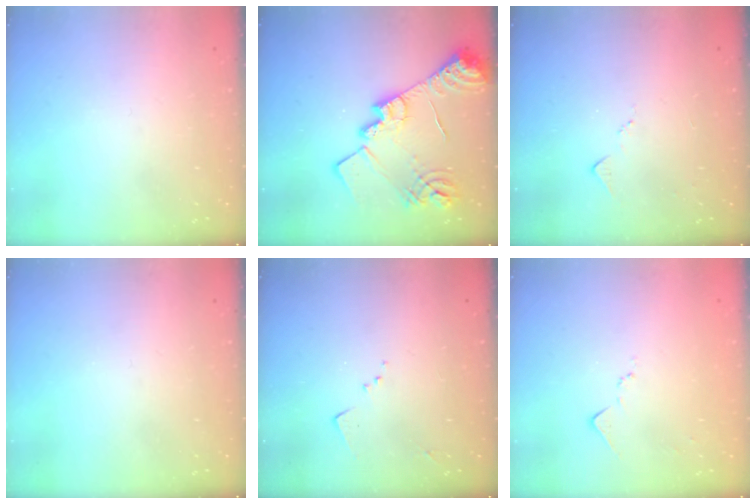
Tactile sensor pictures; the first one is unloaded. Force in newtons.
{"total": 19.4, "press": 19.3, "slide": 1.6}
{"total": 5.7, "press": 5.7, "slide": 0.8}
{"total": 0.0}
{"total": 6.3, "press": 6.2, "slide": 0.9}
{"total": 6.6, "press": 6.6, "slide": 0.7}